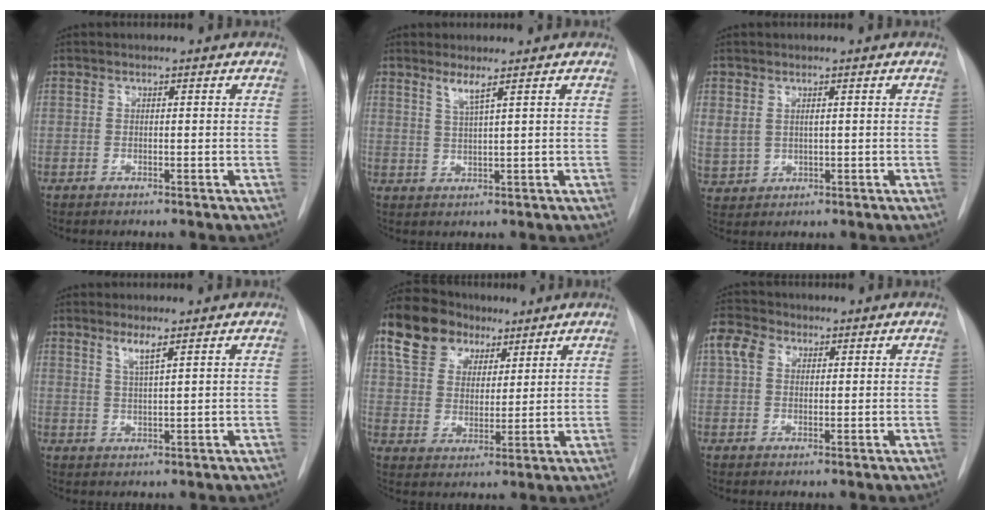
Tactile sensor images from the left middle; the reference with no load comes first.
{"total": 2.5, "force": [1.6, -0.5, 1.8], "torque": [-0.038, -0.012, 0.033]}
{"total": 6.8, "force": [1.4, 5.7, 3.5], "torque": [-0.109, 0.005, 0.044]}
{"total": 2.6, "force": [1.7, -0.3, 1.9], "torque": [-0.041, -0.009, 0.034]}
{"total": 12.2, "force": [7.6, 8.0, 5.2], "torque": [-0.110, 0.041, 0.139]}
{"total": 4.2, "force": [1.7, 3.1, 2.3], "torque": [-0.061, 0.019, 0.033]}